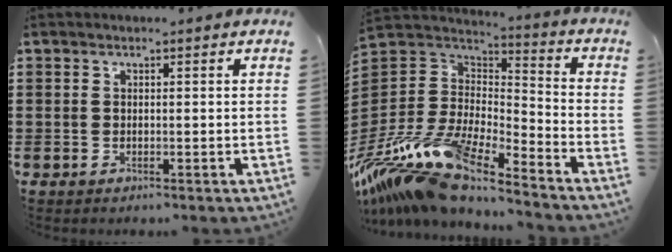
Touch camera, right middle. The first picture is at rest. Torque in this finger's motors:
{"motor_torque": [1.57, -0.57, 0.63, 0.21]}